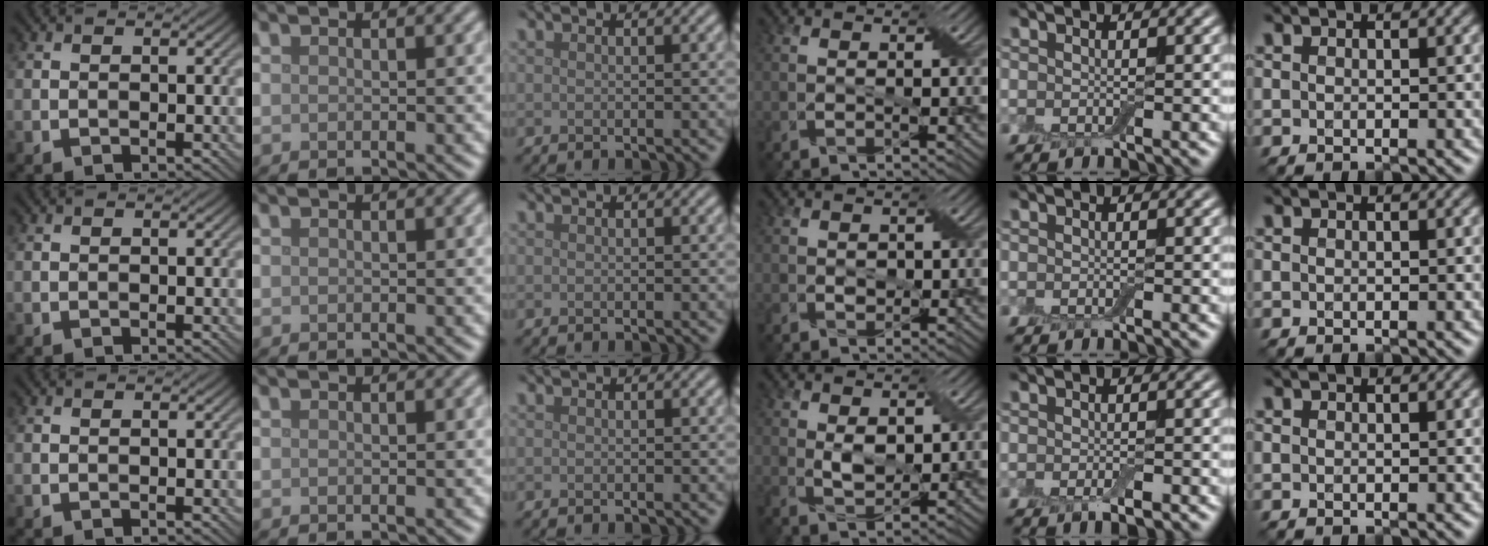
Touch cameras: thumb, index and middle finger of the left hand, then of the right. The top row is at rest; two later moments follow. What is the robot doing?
{"motion": "fold", "object": "bandage"}